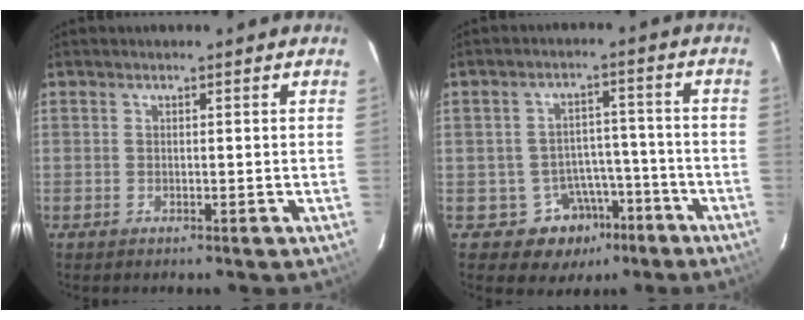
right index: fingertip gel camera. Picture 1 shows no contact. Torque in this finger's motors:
{"motor_torque": [-0.34, 0.04, -0.51, -0.21]}